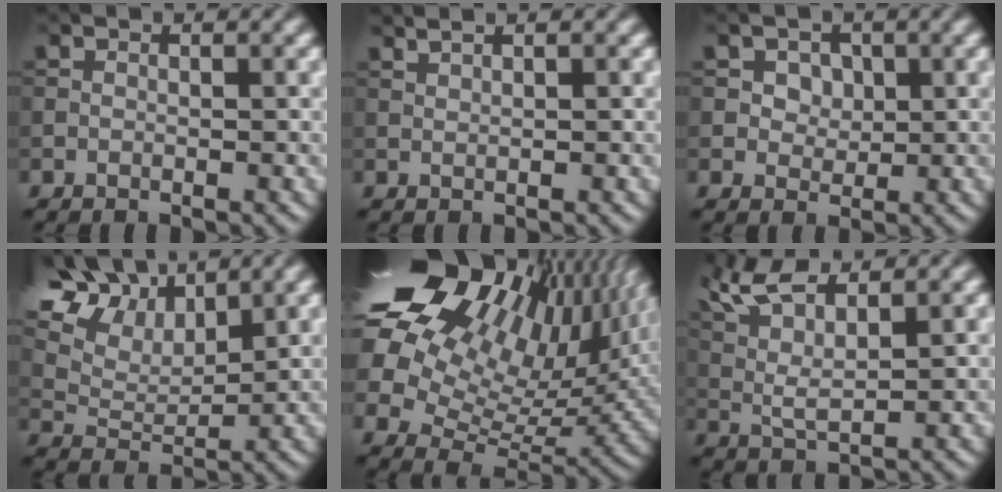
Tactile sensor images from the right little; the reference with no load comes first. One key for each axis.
{"total": 1.9, "fx": 1.4, "fy": 0.5, "fz": 1.2, "tx": -0.015, "ty": 0.021, "tz": 0.014}
{"total": 1.4, "fx": 0.5, "fy": 1.2, "fz": 0.5, "tx": -0.028, "ty": 0.004, "tz": 0.030}
{"total": 12.4, "fx": 8.3, "fy": 6.2, "fz": 6.8, "tx": -0.166, "ty": 0.043, "tz": 0.150}
{"total": 20.0, "fx": 9.1, "fy": 12.1, "fz": 13.1, "tx": -0.256, "ty": 0.060, "tz": 0.169}
{"total": 5.3, "fx": 3.6, "fy": 0.9, "fz": 3.8, "tx": -0.095, "ty": 0.016, "tz": 0.090}